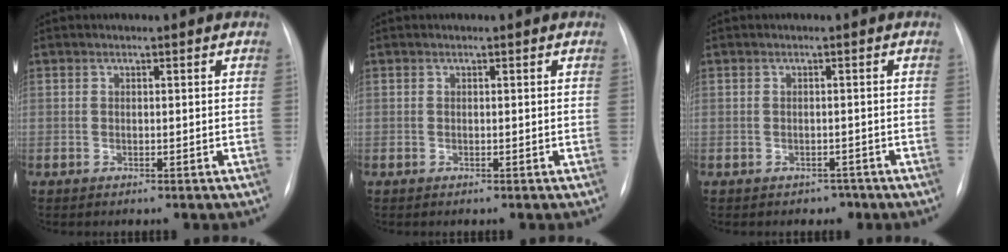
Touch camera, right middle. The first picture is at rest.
{"total": 0.0}
{"total": 1.8, "force": [-1.2, 1.2, 0.0], "torque": [0.001, 0.006, -0.016]}